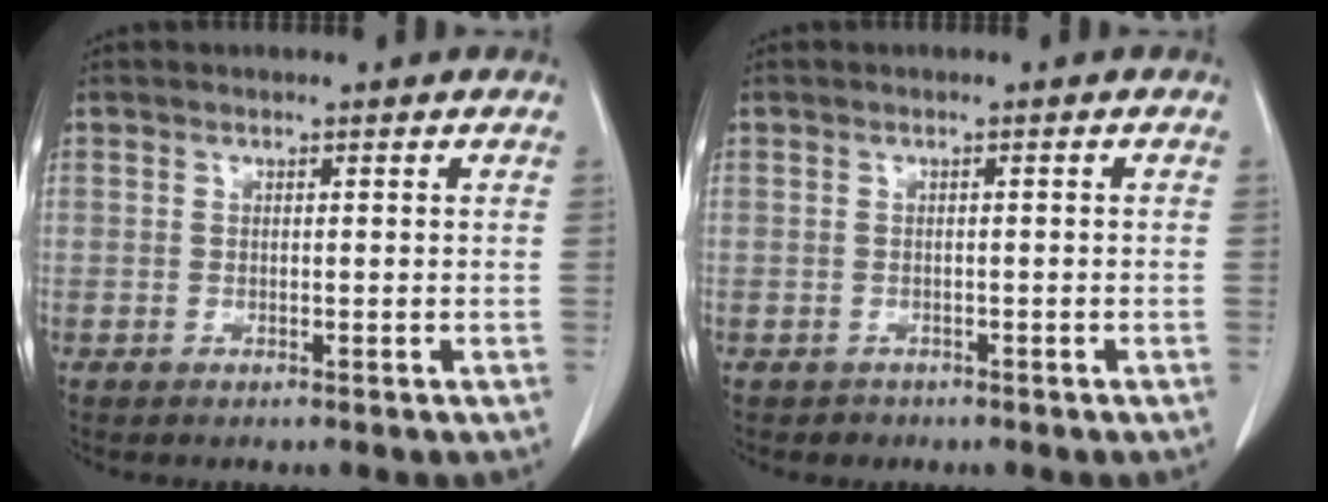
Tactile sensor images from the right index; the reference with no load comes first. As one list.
[{"total": 1.0, "force": [-0.8, 0.6, 0.0], "torque": [-0.005, 0.000, -0.011]}]